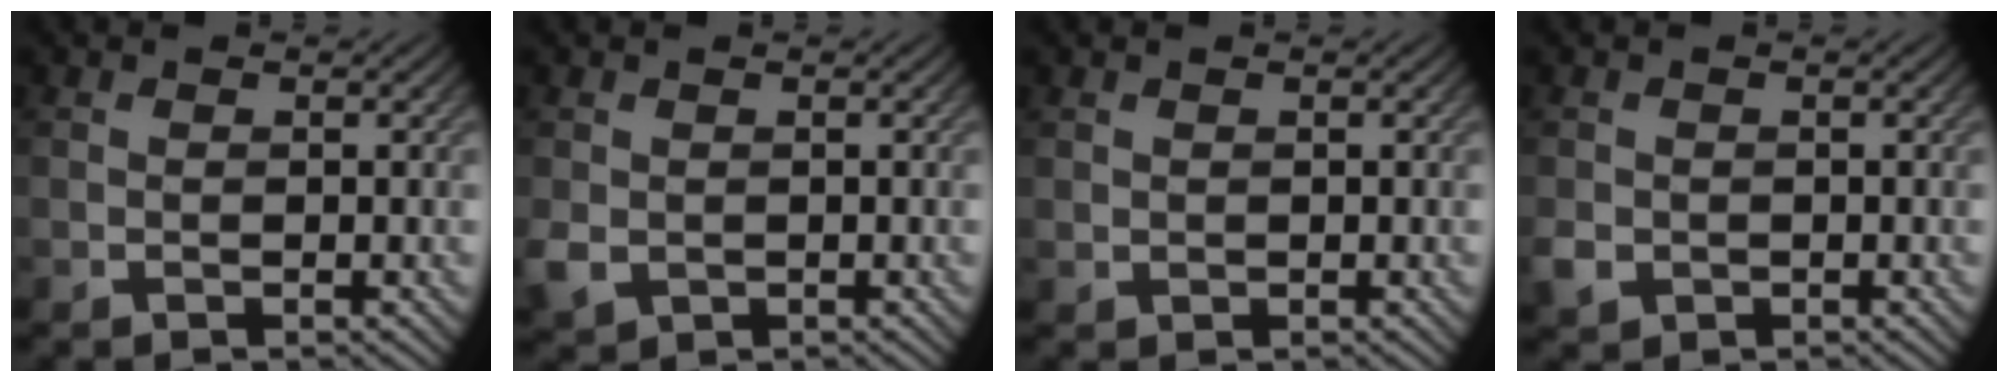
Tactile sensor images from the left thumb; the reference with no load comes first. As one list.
[{"total": 2.6, "force": [-0.3, 2.2, 1.4], "torque": [-0.040, -0.008, -0.006]}, {"total": 0.6, "force": [0.4, 0.4, 0.1], "torque": [-0.004, -0.001, 0.011]}, {"total": 2.2, "force": [-0.7, 1.9, 1.0], "torque": [-0.027, -0.008, -0.017]}]